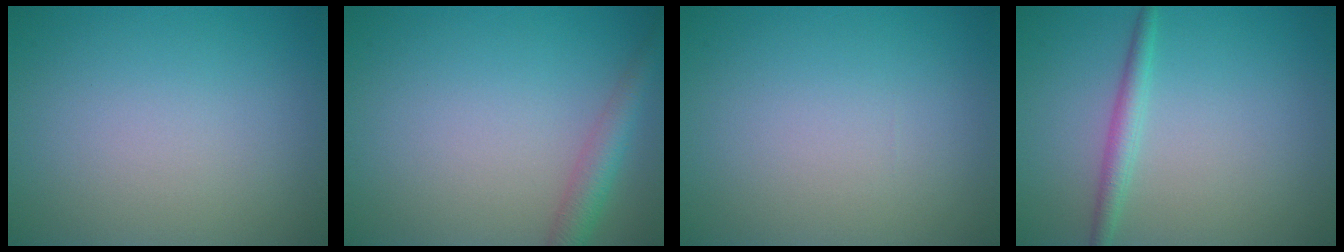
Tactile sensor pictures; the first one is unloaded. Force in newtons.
{"total": 2.9, "press": 2.9, "slide": 0.1}
{"total": 0.0}
{"total": 1.9, "press": 1.9, "slide": 0.1}